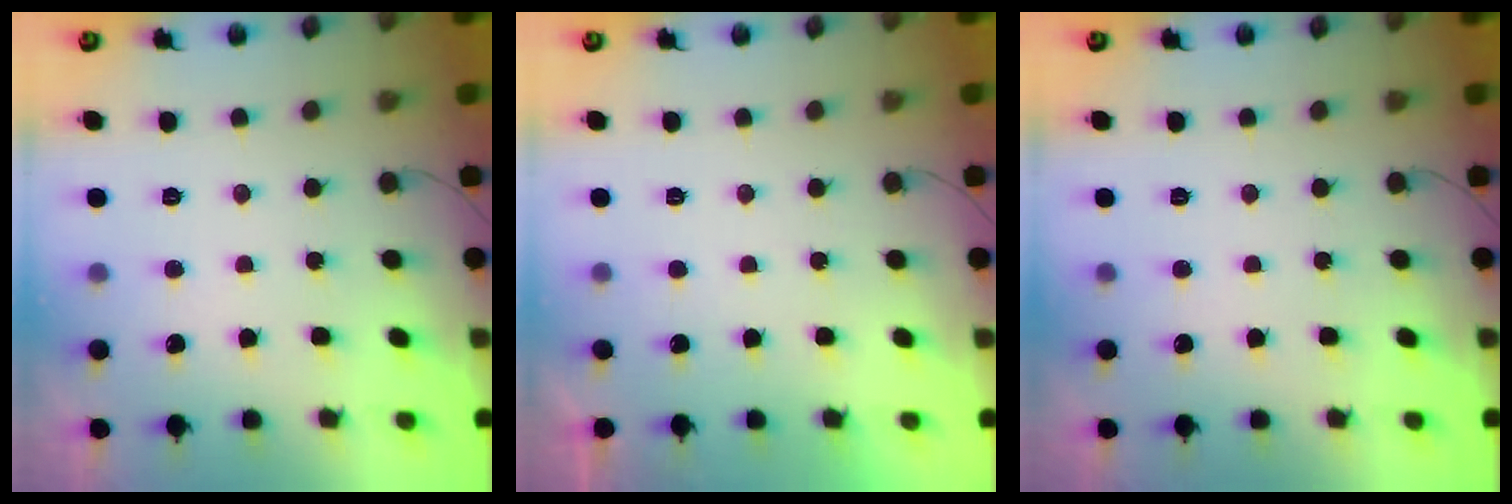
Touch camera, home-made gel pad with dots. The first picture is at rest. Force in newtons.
{"total": 2.2, "press": 2.2, "slide": 0.4}
{"total": 0.0}